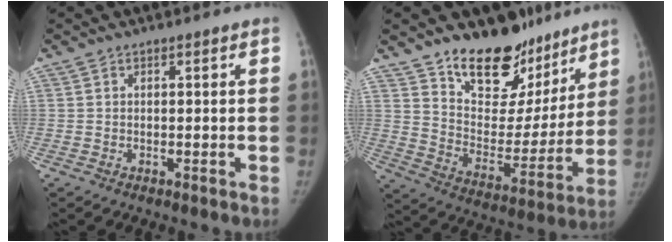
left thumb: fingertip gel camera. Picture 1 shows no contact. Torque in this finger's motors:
{"motor_torque": [0.92, 0.91, 1.07, -1.70, 0.06]}